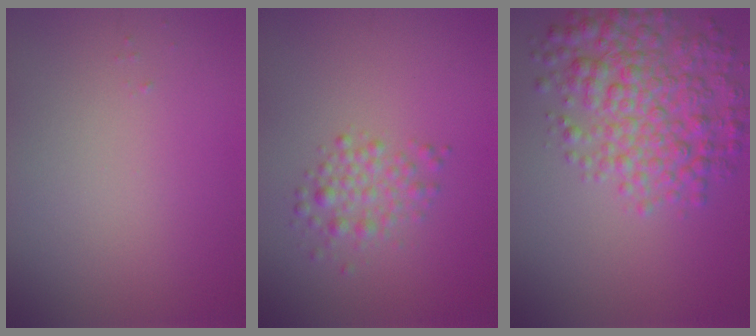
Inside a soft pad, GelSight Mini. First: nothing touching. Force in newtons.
{"total": 2.2, "press": 2.2, "slide": 0.1}
{"total": 6.4, "press": 6.4, "slide": 0.1}